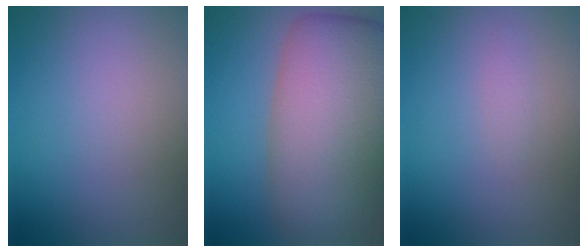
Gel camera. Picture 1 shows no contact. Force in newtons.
{"total": 12.0, "press": 12.0, "slide": 0.5}
{"total": 0.6, "press": 0.6, "slide": 0.0}